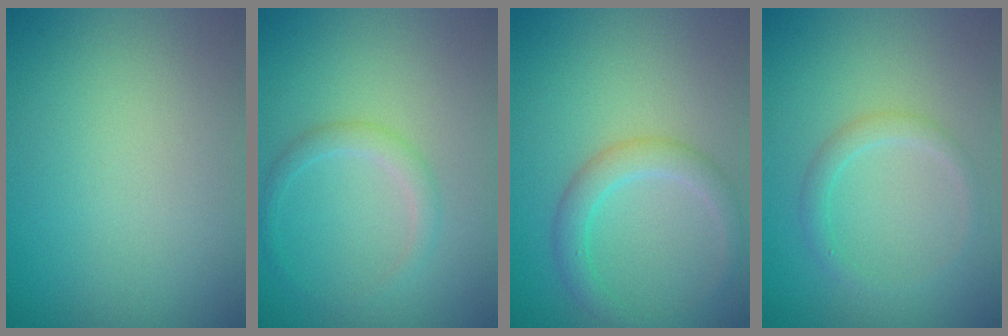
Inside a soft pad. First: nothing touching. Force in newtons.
{"total": 1.6, "press": 1.6, "slide": 0.1}
{"total": 2.7, "press": 2.7, "slide": 0.2}
{"total": 1.5, "press": 1.5, "slide": 0.1}